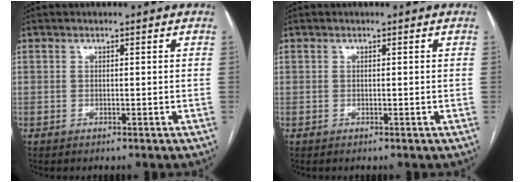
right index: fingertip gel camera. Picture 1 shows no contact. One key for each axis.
{"total": 0.0}